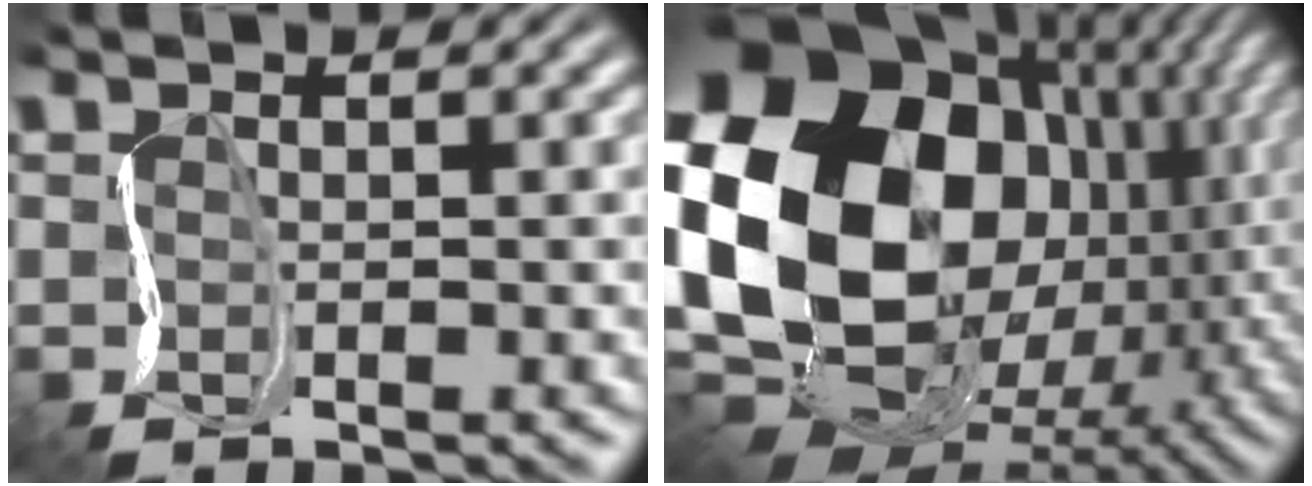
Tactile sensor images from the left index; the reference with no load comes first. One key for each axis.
{"total": 21.3, "fx": 1.6, "fy": 16.2, "fz": 13.7, "tx": -0.315, "ty": -0.051, "tz": 0.053}